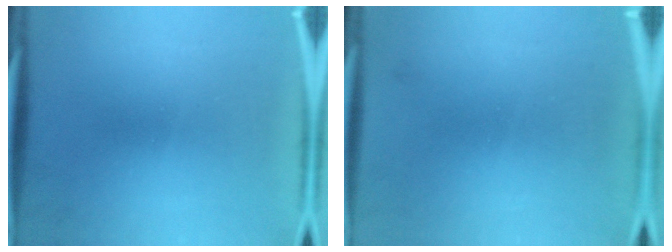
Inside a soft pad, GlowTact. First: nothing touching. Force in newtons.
{"total": 1.1}